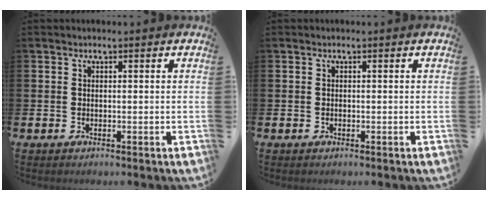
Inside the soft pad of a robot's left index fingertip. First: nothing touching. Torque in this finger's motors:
{"motor_torque": [-0.29, 0.04, 0.01, -0.01]}